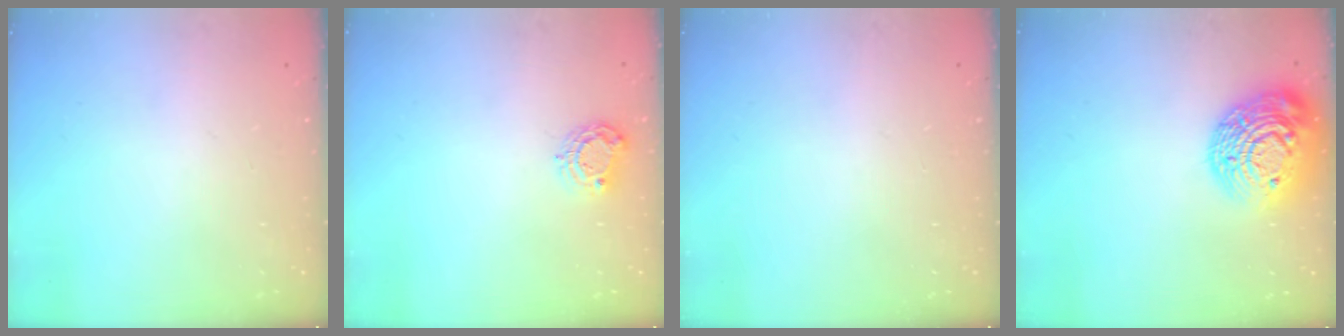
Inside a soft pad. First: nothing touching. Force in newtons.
{"total": 5.9, "press": 5.9, "slide": 0.3}
{"total": 0.0}
{"total": 21.4, "press": 21.3, "slide": 1.4}